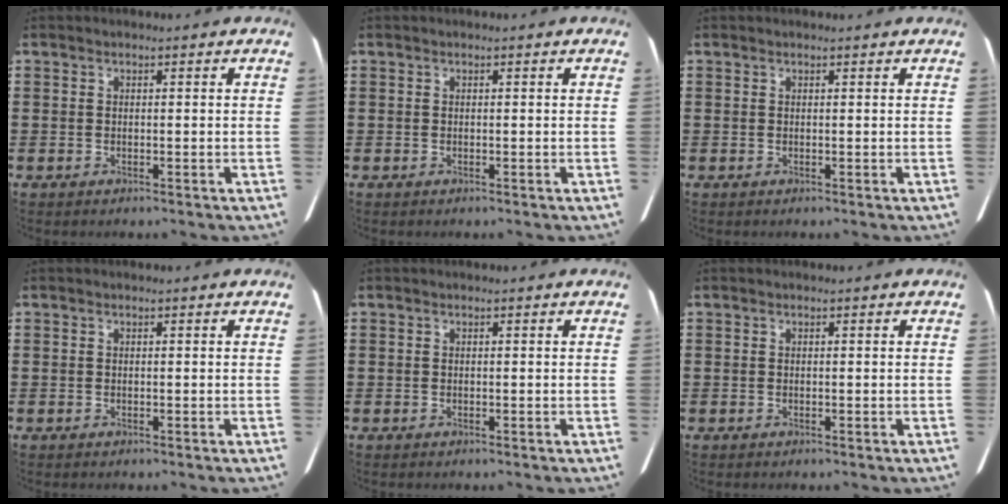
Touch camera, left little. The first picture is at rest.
{"total": 0.0}
{"total": 0.0}
{"total": 0.0}
{"total": 0.0}
{"total": 0.0}